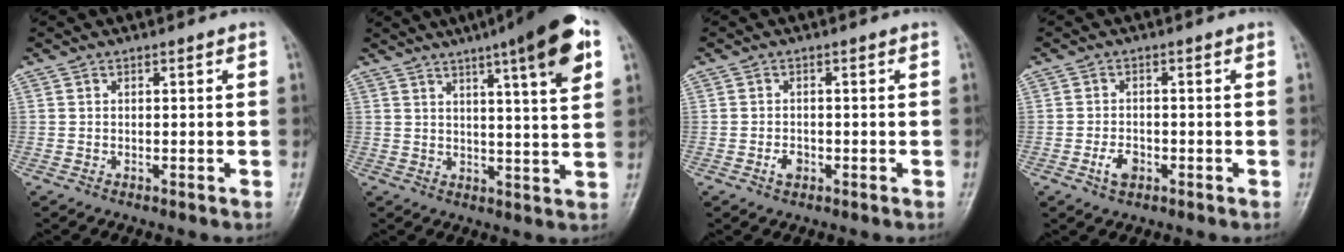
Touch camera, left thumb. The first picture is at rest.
{"total": 14.0, "force": [7.1, 1.7, 12.0], "torque": [-0.164, -0.015, 0.094]}
{"total": 1.9, "force": [-0.8, 1.3, 1.1], "torque": [-0.017, 0.003, -0.014]}
{"total": 3.2, "force": [-1.4, 2.0, 2.0], "torque": [-0.035, 0.006, -0.024]}